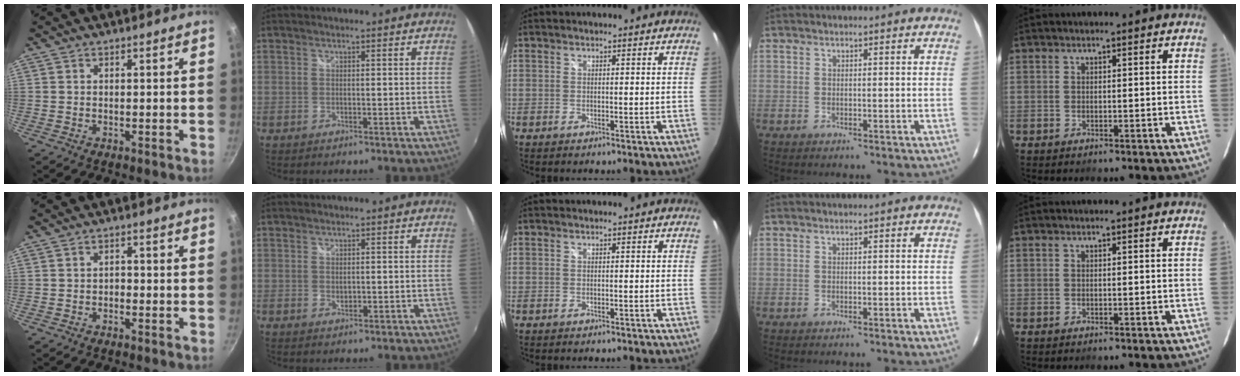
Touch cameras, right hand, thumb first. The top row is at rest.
{"thumb": {"total": 1.1, "force": [-0.5, 0.8, 0.6], "torque": [-0.006, 0.007, -0.010]}, "index": {"total": 1.2, "force": [0.1, 0.8, 0.8], "torque": [-0.012, 0.000, 0.003]}}